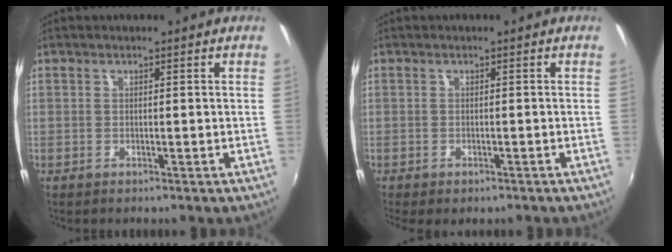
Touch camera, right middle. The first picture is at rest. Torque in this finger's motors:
{"motor_torque": [1.14, -1.01, 0.18, 0.05]}